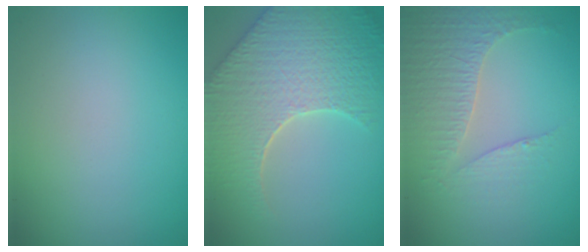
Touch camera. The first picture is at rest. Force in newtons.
{"total": 8.9, "press": 6.4, "slide": 6.2}
{"total": 4.2, "press": 3.0, "slide": 2.9}